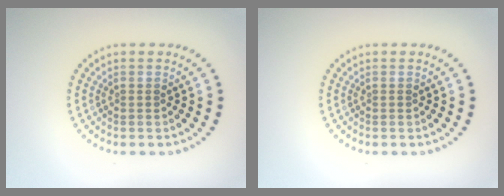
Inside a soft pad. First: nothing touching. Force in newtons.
{"total": 0.0}